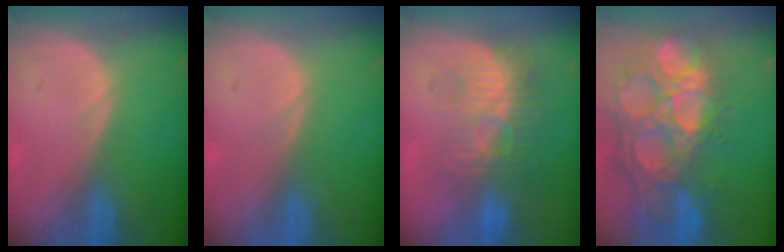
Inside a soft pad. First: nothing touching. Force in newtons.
{"total": 0.0}
{"total": 8.9, "press": 8.5, "slide": 2.6}
{"total": 15.1, "press": 12.5, "slide": 8.5}